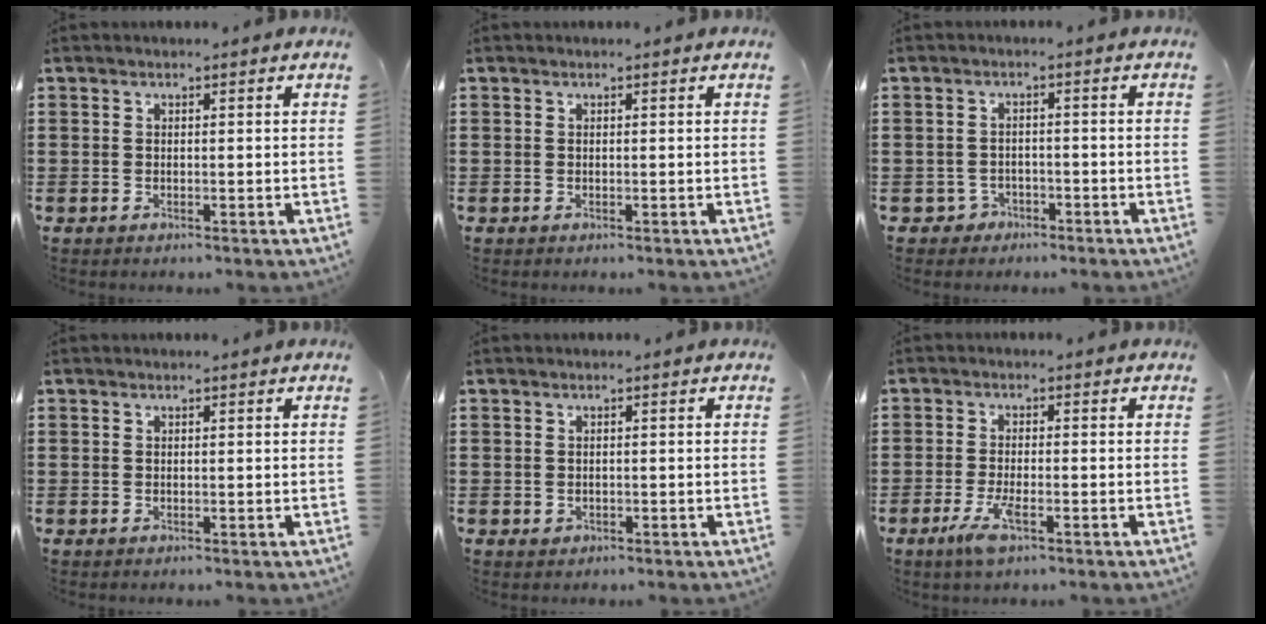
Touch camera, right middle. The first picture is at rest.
{"total": 0.0}
{"total": 2.2, "force": [-1.8, 1.3, 0.2], "torque": [-0.012, 0.002, -0.040]}
{"total": 0.0}
{"total": 0.6, "force": [-0.2, 0.5, 0.3], "torque": [-0.007, 0.003, -0.004]}
{"total": 4.5, "force": [-2.1, 1.1, 3.8], "torque": [-0.082, -0.007, -0.040]}